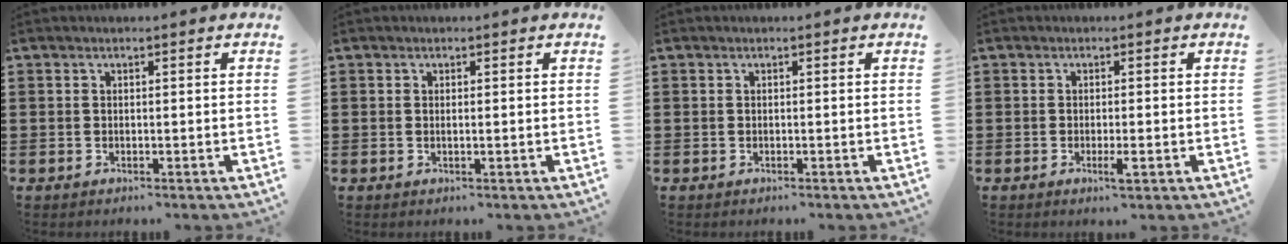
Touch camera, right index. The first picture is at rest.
{"total": 0.5, "force": [0.1, 0.0, 0.5], "torque": [-0.009, -0.002, 0.001]}
{"total": 0.0}
{"total": 2.2, "force": [-0.9, 0.2, 1.9], "torque": [-0.040, -0.006, -0.018]}